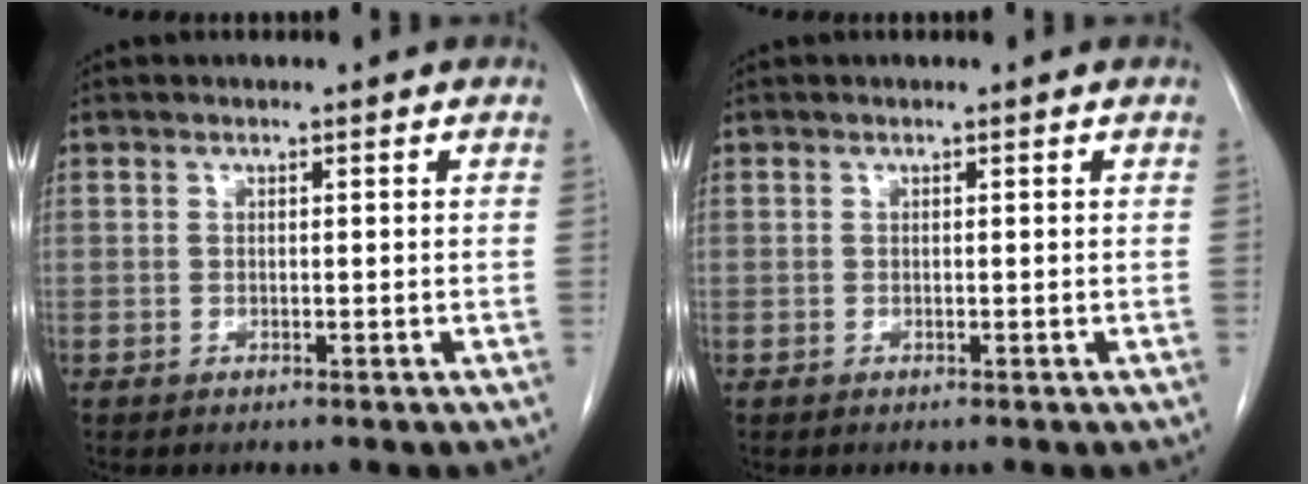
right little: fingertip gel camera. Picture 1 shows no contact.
{"total": 0.0}